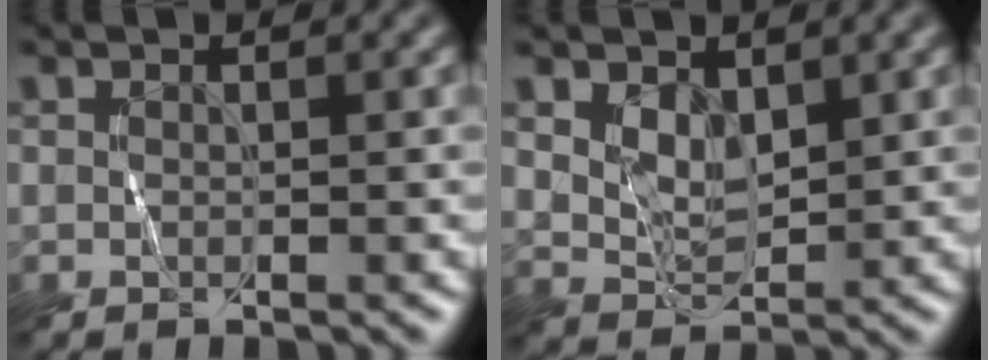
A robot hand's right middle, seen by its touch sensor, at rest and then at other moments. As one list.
[{"total": 2.8, "force": [1.2, 1.8, 1.8], "torque": [-0.041, -0.007, 0.030]}]